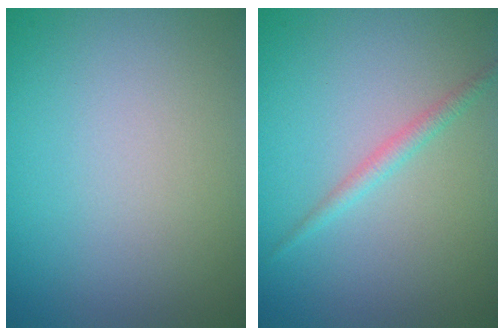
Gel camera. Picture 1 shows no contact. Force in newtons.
{"total": 1.4, "press": 1.4, "slide": 0.0}